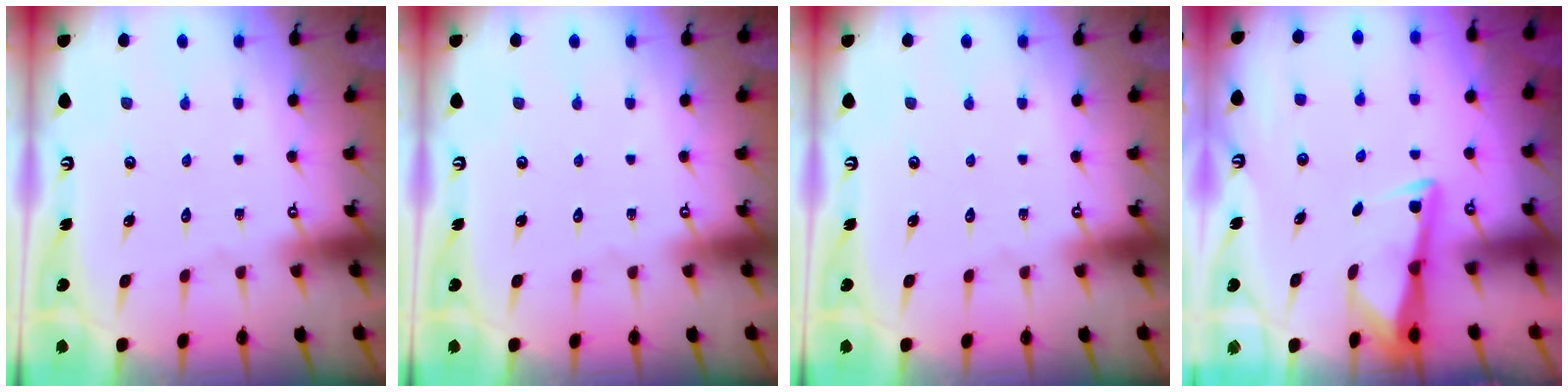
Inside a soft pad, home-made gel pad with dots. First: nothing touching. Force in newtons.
{"total": 0.0}
{"total": 0.0}
{"total": 3.1, "press": 3.1, "slide": 0.4}